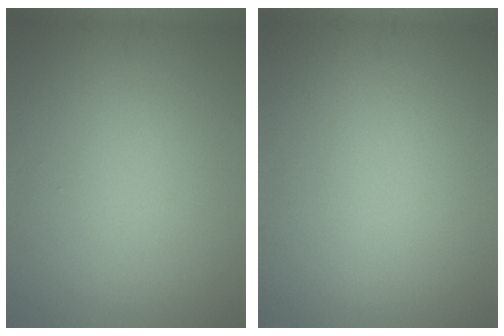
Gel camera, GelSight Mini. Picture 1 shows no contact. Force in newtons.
{"total": 0.0}